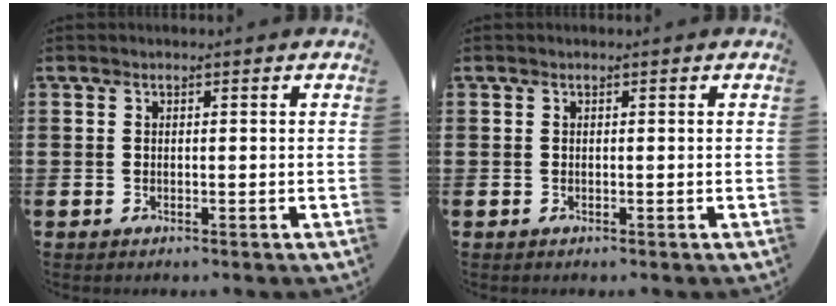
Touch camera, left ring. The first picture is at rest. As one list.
[{"total": 0.0}]